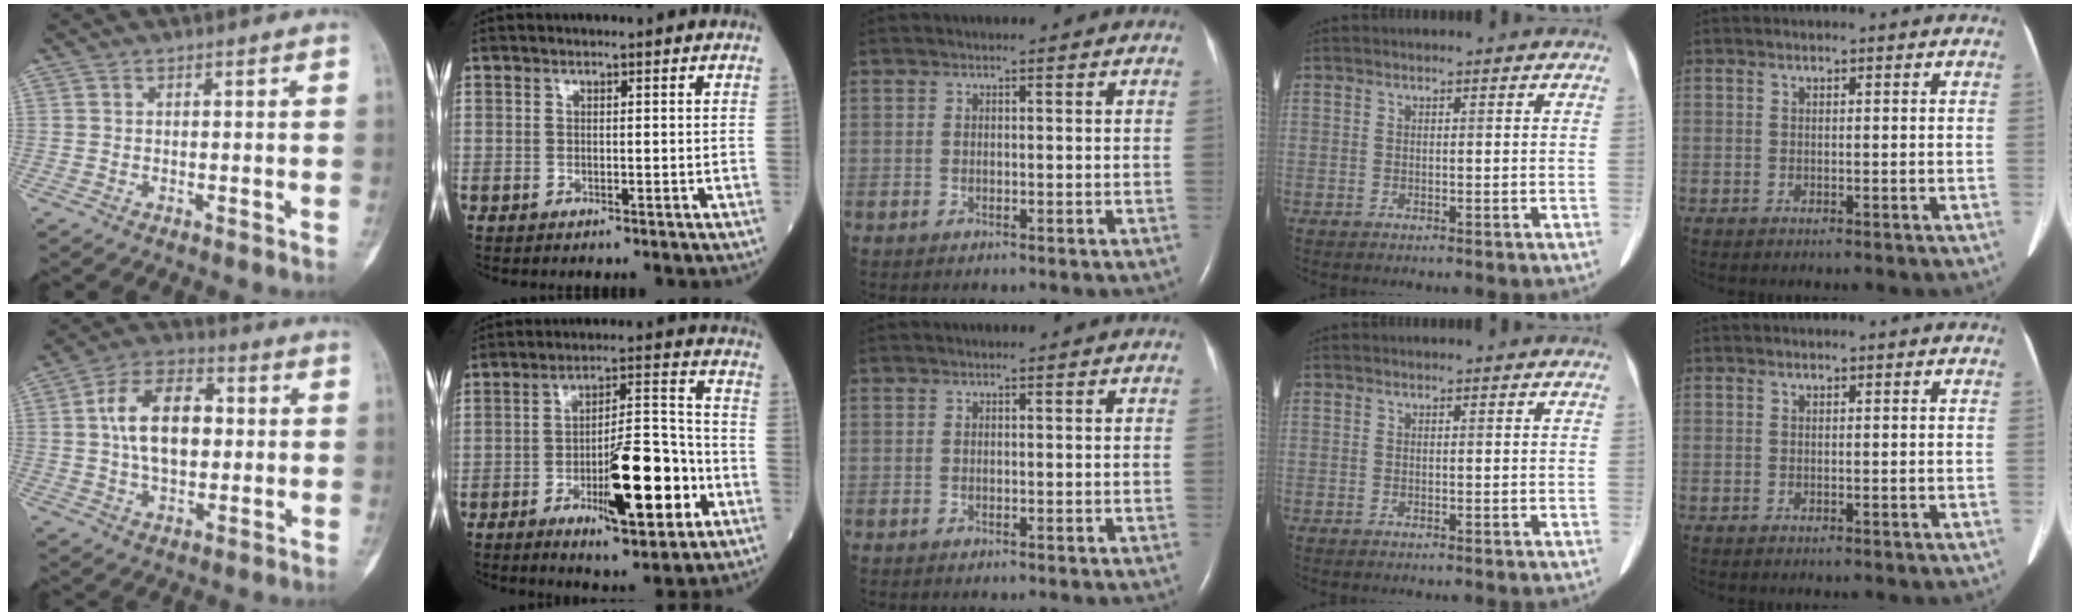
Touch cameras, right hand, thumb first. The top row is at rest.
{"thumb": {"total": 13.8, "force": [1.4, 8.4, 10.9], "torque": [-0.172, 0.016, 0.020]}, "index": {"total": 14.4, "force": [-5.2, 3.4, 13.0], "torque": [-0.200, 0.007, -0.075]}}